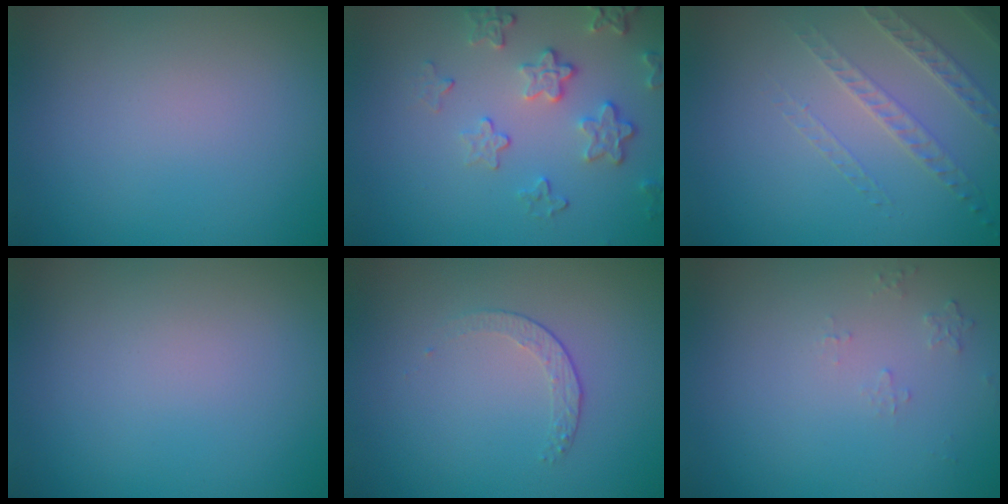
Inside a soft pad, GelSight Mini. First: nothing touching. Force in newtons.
{"total": 3.4, "press": 2.8, "slide": 2.0}
{"total": 1.6, "press": 1.3, "slide": 0.9}
{"total": 0.0}
{"total": 1.4, "press": 0.7, "slide": 1.2}
{"total": 0.6, "press": 0.4, "slide": 0.5}